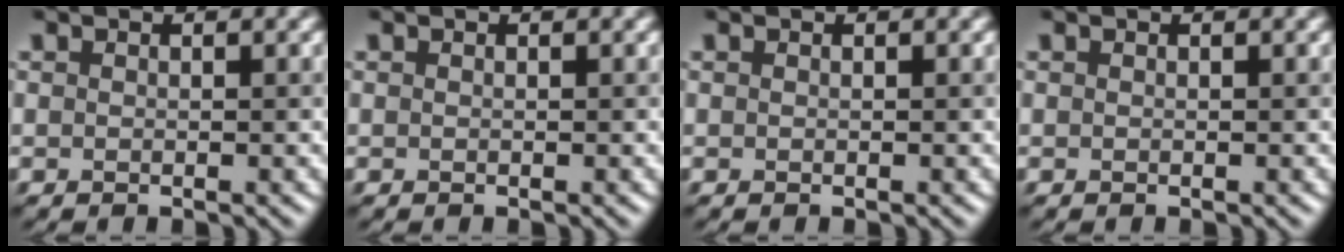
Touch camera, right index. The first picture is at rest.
{"total": 0.0}
{"total": 0.0}
{"total": 0.0}